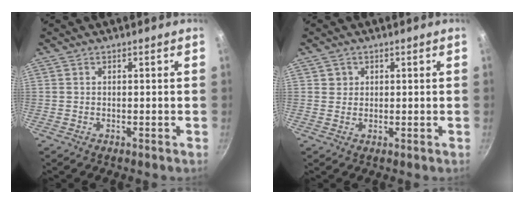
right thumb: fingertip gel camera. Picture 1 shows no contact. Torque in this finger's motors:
{"motor_torque": [0.00, 0.23, 0.28, 0.12, 0.03]}